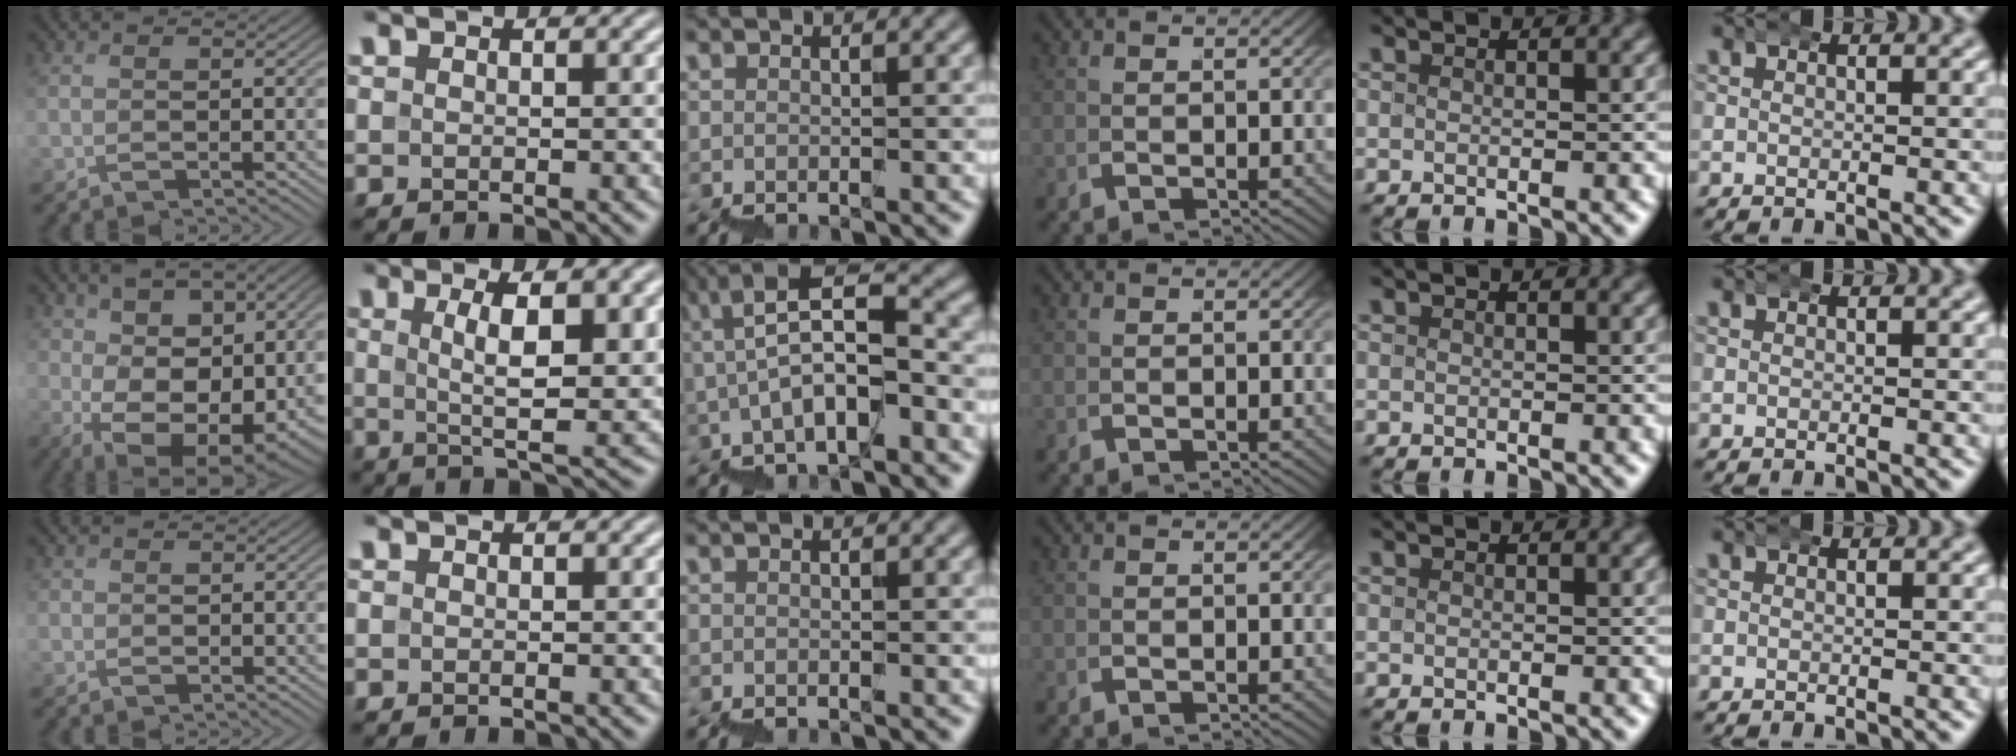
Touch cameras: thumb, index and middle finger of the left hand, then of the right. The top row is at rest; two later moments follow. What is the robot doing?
{"motion": "wrap", "object": "bubble wrap"}